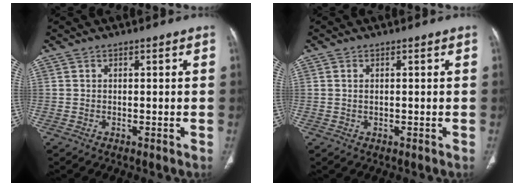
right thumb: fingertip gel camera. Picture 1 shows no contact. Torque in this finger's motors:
{"motor_torque": [-0.38, 0.28, 0.12, 0.39, -0.04]}